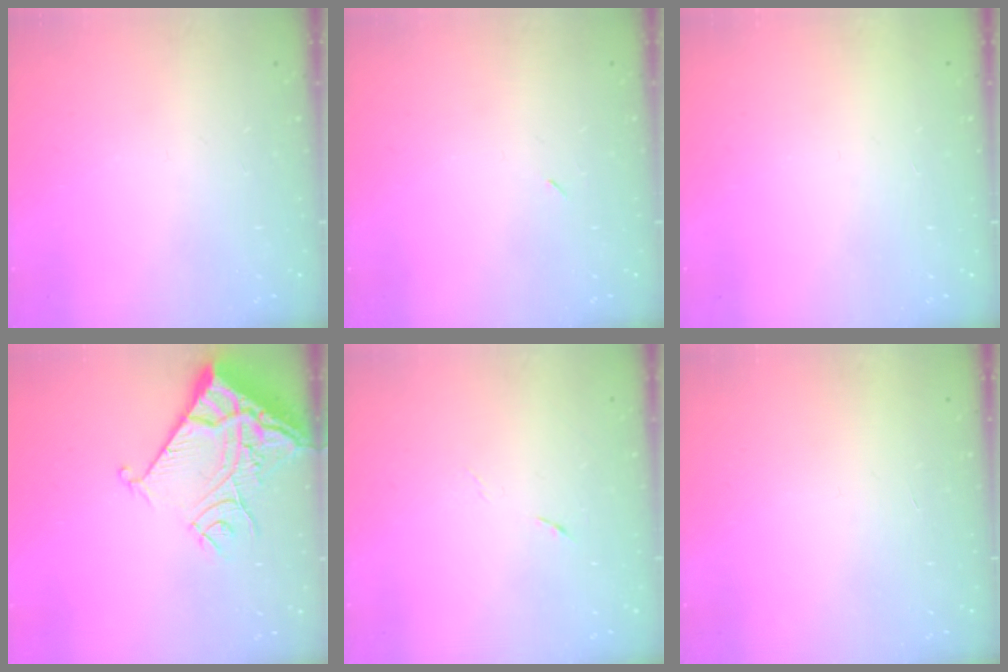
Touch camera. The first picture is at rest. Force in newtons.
{"total": 2.2, "press": 1.8, "slide": 1.2}
{"total": 1.5, "press": 1.5, "slide": 0.1}
{"total": 13.1, "press": 13.0, "slide": 1.7}
{"total": 4.0, "press": 3.8, "slide": 1.2}
{"total": 1.7, "press": 1.7, "slide": 0.1}